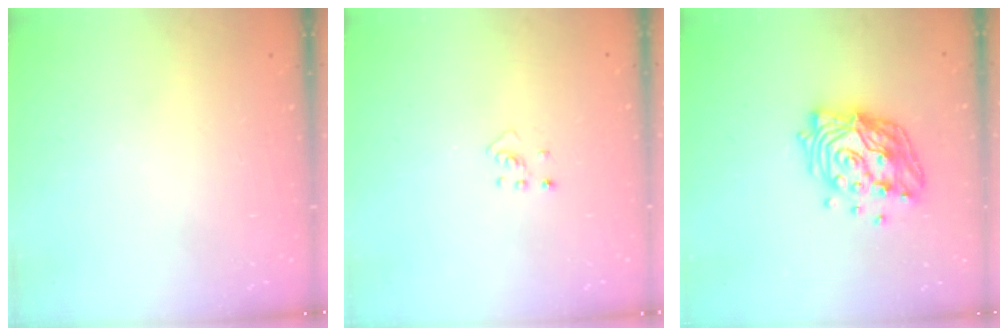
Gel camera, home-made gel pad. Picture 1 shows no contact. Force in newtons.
{"total": 2.7, "press": 2.7, "slide": 0.5}
{"total": 17.6, "press": 17.0, "slide": 4.2}